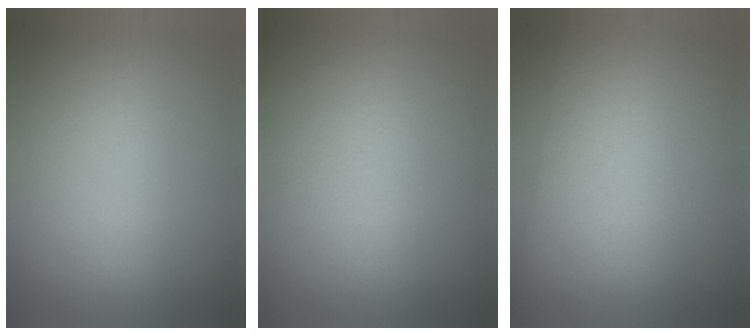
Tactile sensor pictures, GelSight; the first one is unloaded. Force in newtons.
{"total": 3.5}
{"total": 2.8}